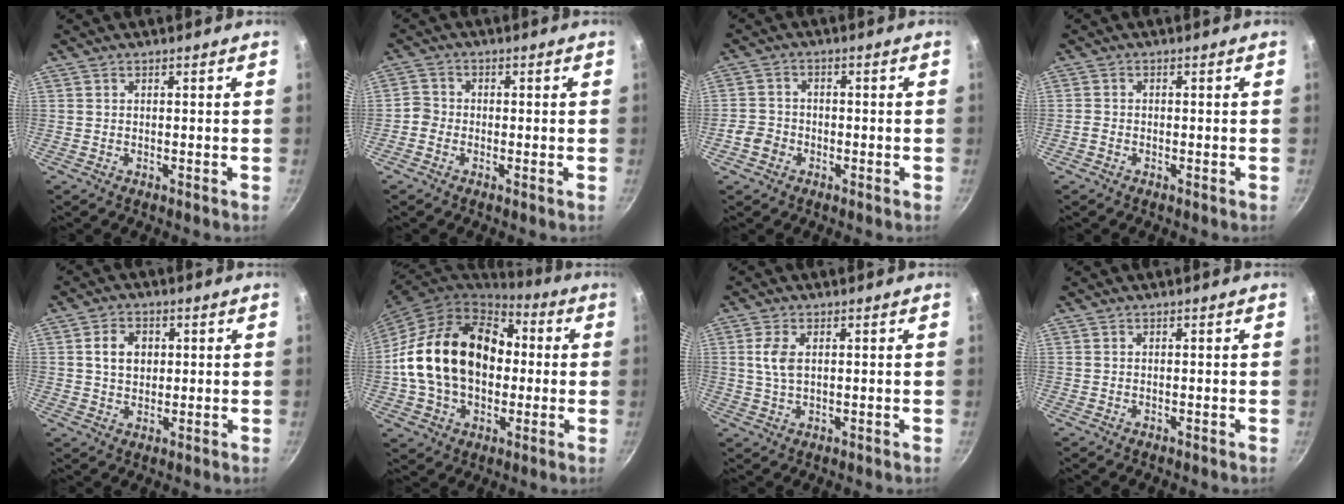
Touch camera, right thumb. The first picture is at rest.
{"total": 2.5, "force": [-1.2, 2.0, 0.8], "torque": [-0.010, 0.017, -0.030]}
{"total": 4.1, "force": [-1.9, 3.3, 1.3], "torque": [-0.018, 0.022, -0.038]}
{"total": 1.2, "force": [-0.8, 0.8, 0.4], "torque": [-0.013, 0.005, -0.020]}
{"total": 5.5, "force": [1.1, 4.3, 3.3], "torque": [-0.038, 0.004, 0.017]}
{"total": 23.4, "force": [1.2, 17.0, 16.1], "torque": [-0.263, 0.045, 0.021]}
{"total": 4.4, "force": [1.0, 2.4, 3.5], "torque": [-0.074, 0.000, 0.019]}
{"total": 0.0}